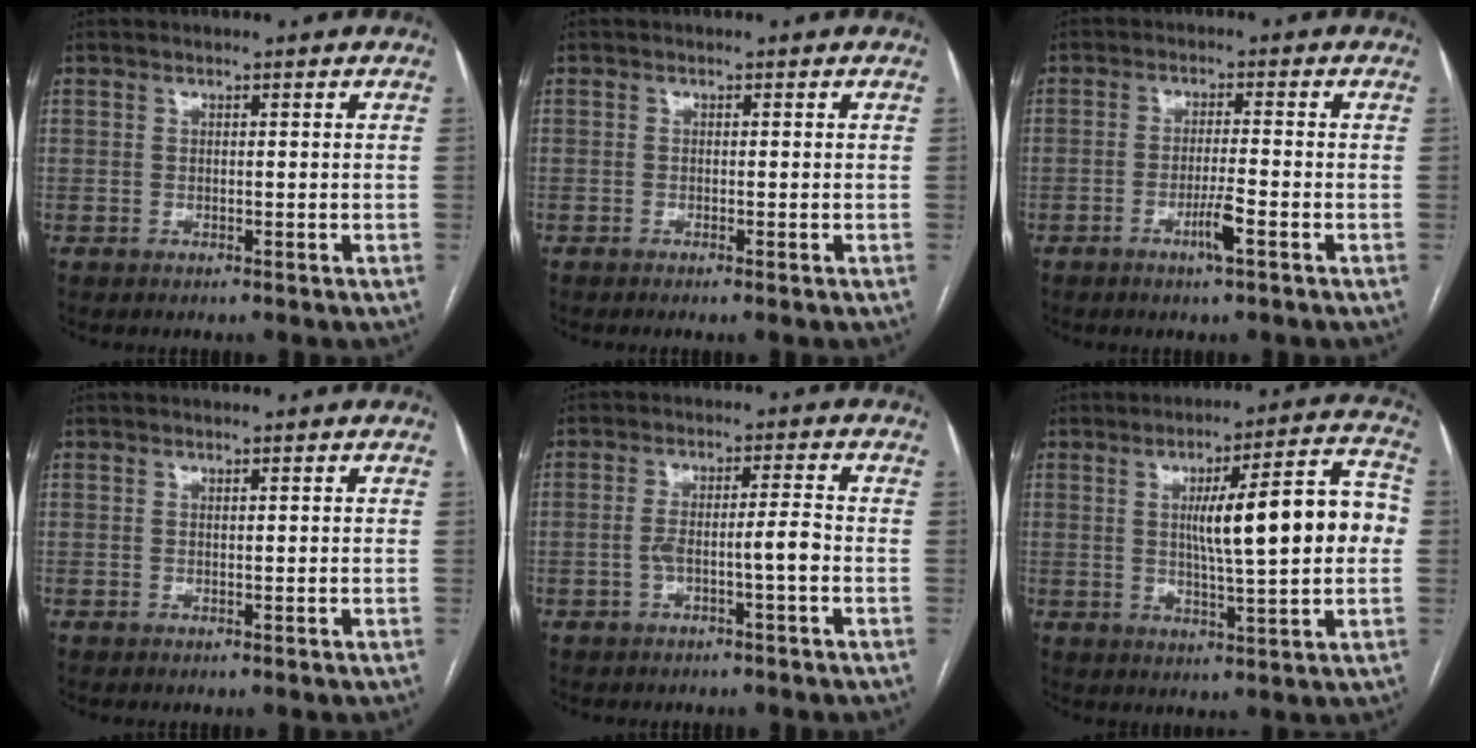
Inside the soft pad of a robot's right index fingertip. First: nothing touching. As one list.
[{"total": 0.7, "force": [-0.5, -0.2, 0.5], "torque": [-0.010, 0.000, -0.007]}, {"total": 3.8, "force": [-1.9, -0.3, 3.3], "torque": [-0.067, -0.007, -0.035]}, {"total": 0.5, "force": [0.1, 0.0, 0.5], "torque": [-0.008, 0.001, 0.002]}, {"total": 4.4, "force": [-1.5, -0.1, 4.1], "torque": [-0.079, 0.016, -0.020]}, {"total": 15.4, "force": [1.2, 1.7, 15.2], "torque": [-0.216, 0.030, 0.018]}]